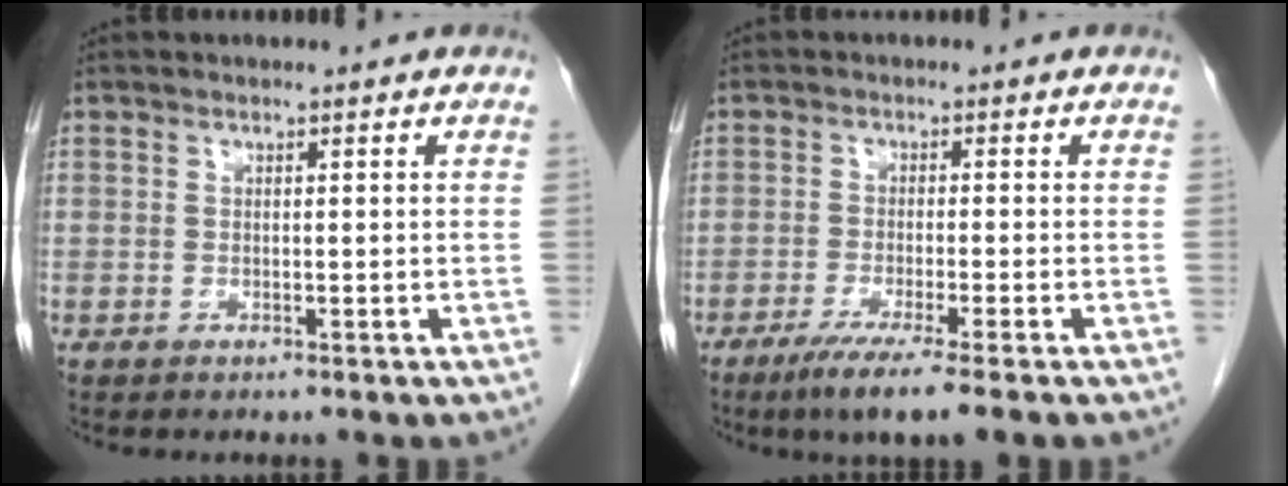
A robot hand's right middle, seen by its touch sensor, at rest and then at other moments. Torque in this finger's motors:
{"motor_torque": [1.06, -0.95, 0.10, 0.10]}